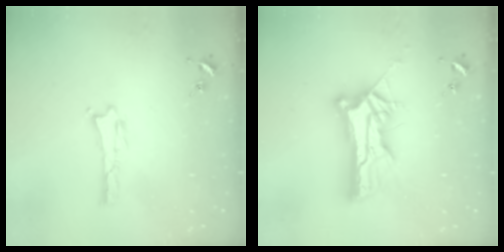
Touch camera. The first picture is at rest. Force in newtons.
{"total": 12.6, "press": 12.6, "slide": 1.2}